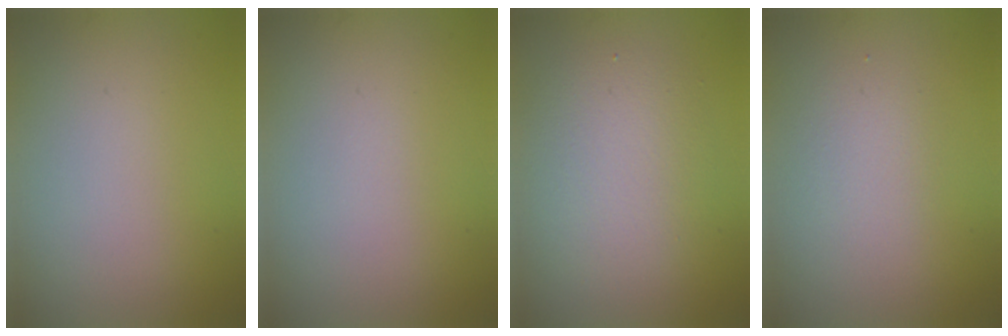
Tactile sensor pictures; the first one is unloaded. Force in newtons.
{"total": 0.0}
{"total": 4.2, "press": 4.2, "slide": 0.3}
{"total": 1.9, "press": 1.8, "slide": 0.2}